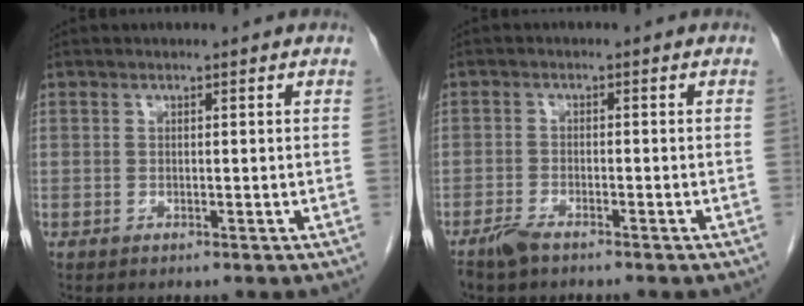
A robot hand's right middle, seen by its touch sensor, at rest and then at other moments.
{"total": 2.8, "force": [-2.3, 0.5, 1.5], "torque": [-0.035, -0.004, -0.043]}